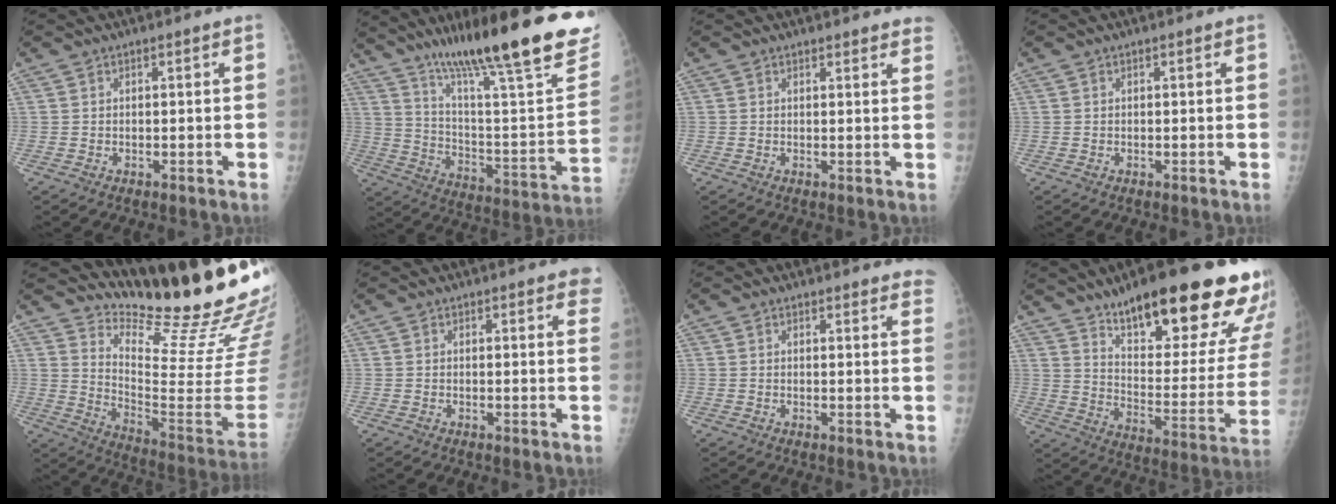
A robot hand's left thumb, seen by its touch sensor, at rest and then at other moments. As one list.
[{"total": 32.3, "force": [22.1, 5.1, 23.0], "torque": [-0.319, -0.074, 0.333]}, {"total": 4.8, "force": [4.5, 1.0, 1.2], "torque": [0.005, -0.017, 0.035]}, {"total": 0.0}, {"total": 23.9, "force": [20.5, 2.8, 12.0], "torque": [-0.151, -0.190, 0.294]}, {"total": 4.7, "force": [3.4, 1.2, 2.9], "torque": [-0.017, -0.004, 0.030]}, {"total": 7.3, "force": [7.0, 1.5, 1.5], "torque": [0.016, -0.027, 0.053]}, {"total": 30.0, "force": [19.9, 7.9, 21.1], "torque": [-0.241, -0.082, 0.288]}]